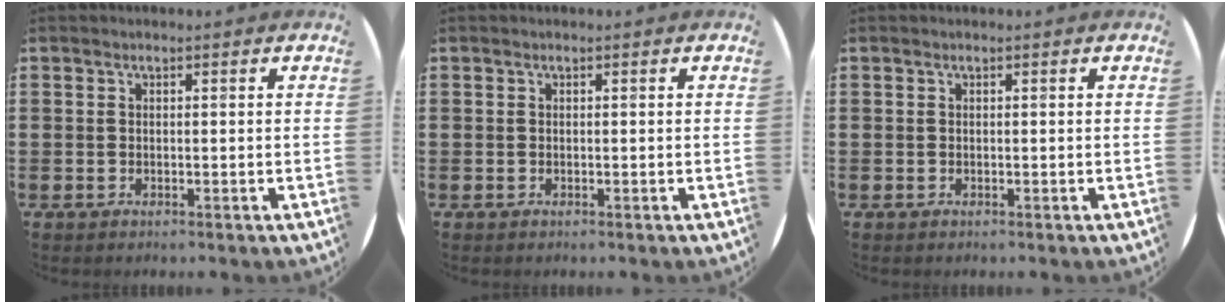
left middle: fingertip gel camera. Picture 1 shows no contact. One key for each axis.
{"total": 0.0}
{"total": 0.0}